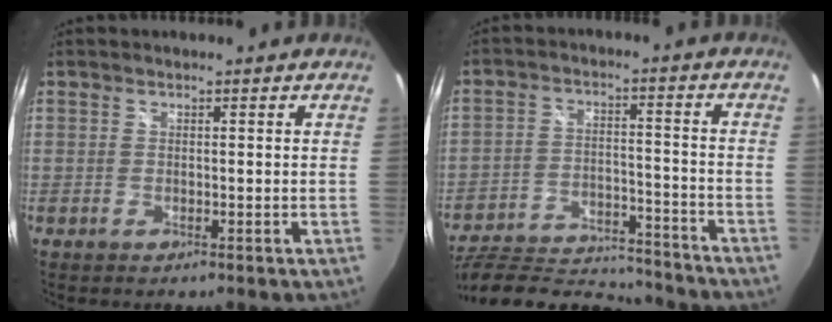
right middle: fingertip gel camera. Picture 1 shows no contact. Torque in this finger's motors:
{"motor_torque": [0.75, -1.39, -0.14, -0.03]}